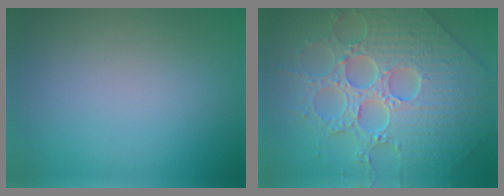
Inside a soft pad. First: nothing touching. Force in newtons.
{"total": 9.4, "press": 7.1, "slide": 6.1}